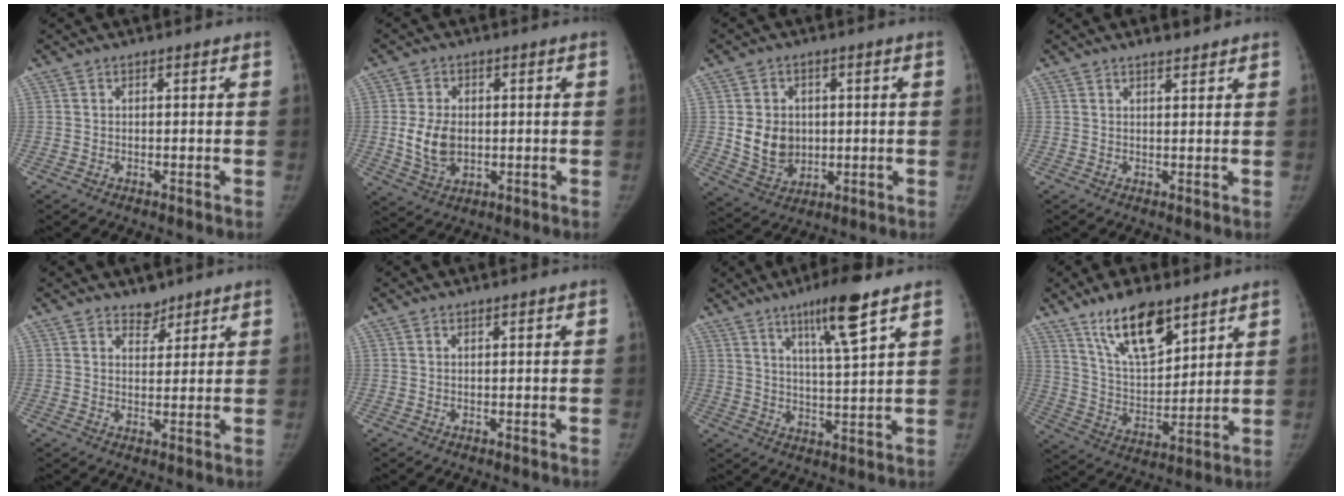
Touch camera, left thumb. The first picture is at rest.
{"total": 7.6, "force": [-0.1, 5.3, 5.5], "torque": [-0.092, -0.004, 0.006]}
{"total": 8.8, "force": [0.6, 7.3, 5.0], "torque": [-0.056, -0.010, 0.025]}
{"total": 2.7, "force": [2.2, 0.8, 1.2], "torque": [-0.012, -0.013, 0.032]}
{"total": 3.3, "force": [2.7, 1.8, 0.6], "torque": [0.010, -0.021, 0.042]}
{"total": 0.5, "force": [0.4, 0.1, 0.3], "torque": [-0.006, -0.001, 0.008]}
{"total": 10.7, "force": [6.5, 1.0, 8.5], "torque": [-0.139, -0.037, 0.108]}
{"total": 14.8, "force": [10.0, 6.0, 9.2], "torque": [-0.130, -0.059, 0.191]}